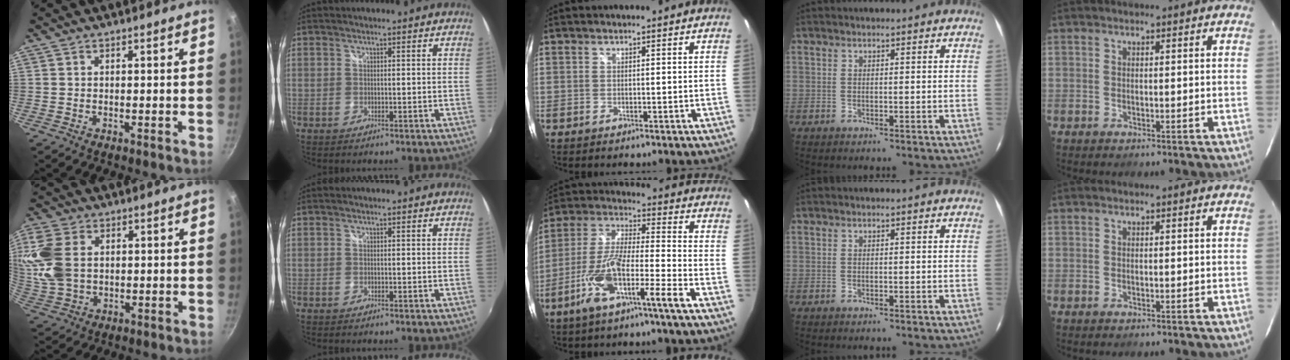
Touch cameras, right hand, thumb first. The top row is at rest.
{"thumb": {"total": 11.0, "force": [2.1, 7.7, 7.6], "torque": [-0.153, -0.002, 0.046]}, "middle": {"total": 12.5, "force": [-7.1, 0.8, 10.2], "torque": [-0.210, -0.002, -0.133]}}